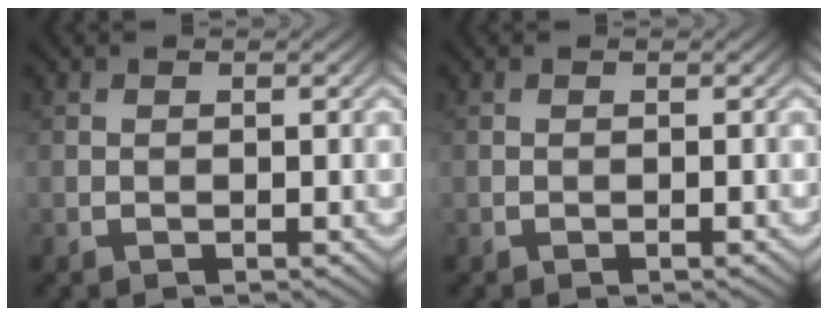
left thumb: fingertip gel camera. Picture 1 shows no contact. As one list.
[{"total": 0.0}]